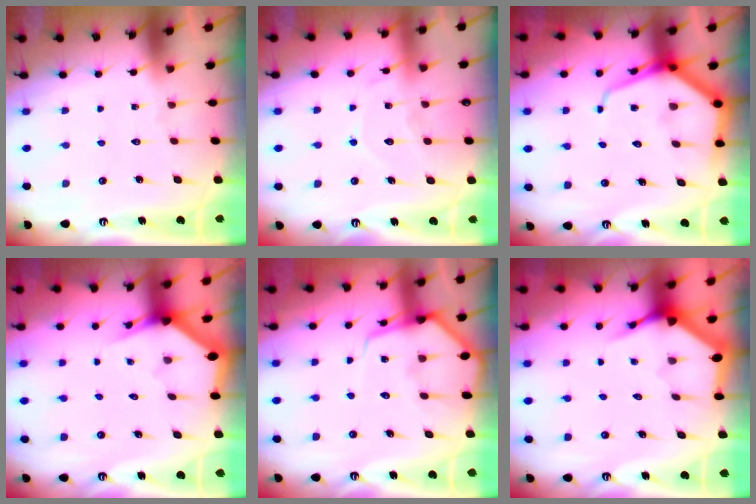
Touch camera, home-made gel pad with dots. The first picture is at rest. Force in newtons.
{"total": 9.7, "press": 9.7, "slide": 1.0}
{"total": 9.5, "press": 9.5, "slide": 1.0}
{"total": 2.7, "press": 2.7, "slide": 0.1}
{"total": 7.7, "press": 7.7, "slide": 0.8}
{"total": 3.7, "press": 3.6, "slide": 0.5}